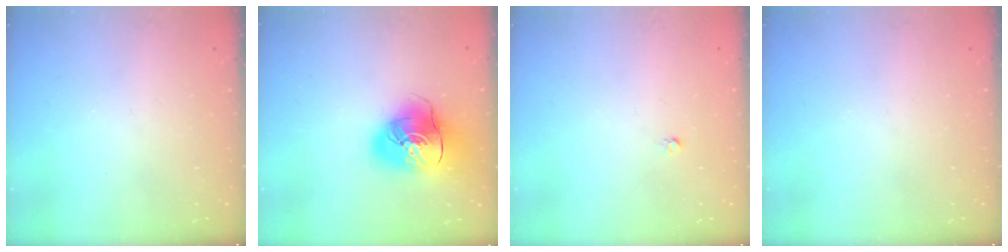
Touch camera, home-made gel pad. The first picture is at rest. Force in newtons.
{"total": 16.3, "press": 16.1, "slide": 2.8}
{"total": 2.5, "press": 2.5, "slide": 0.2}
{"total": 0.0}